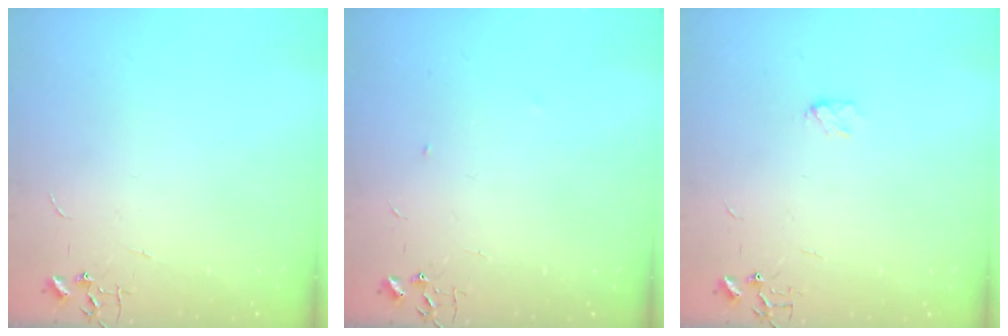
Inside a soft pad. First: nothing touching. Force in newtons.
{"total": 3.7, "press": 3.5, "slide": 1.2}
{"total": 3.3, "press": 3.3, "slide": 0.6}